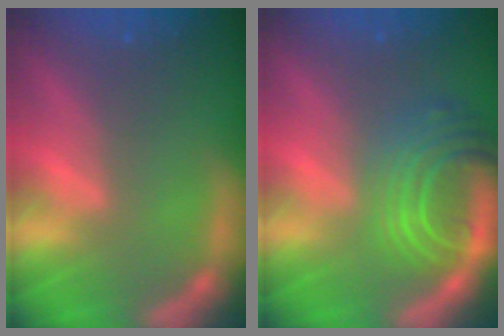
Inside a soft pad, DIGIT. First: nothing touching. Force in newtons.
{"total": 8.5}